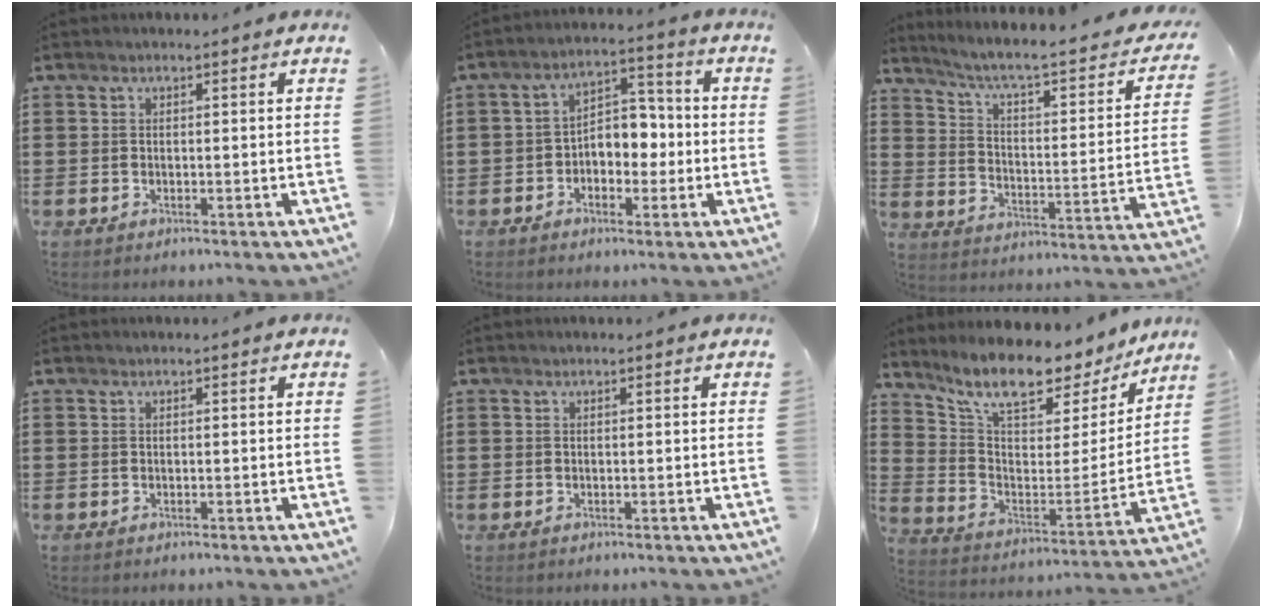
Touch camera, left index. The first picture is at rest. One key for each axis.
{"total": 5.2, "fx": -1.0, "fy": 4.0, "fz": 3.2, "tx": -0.053, "ty": 0.008, "tz": -0.028}
{"total": 4.4, "fx": 2.8, "fy": 0.7, "fz": 3.3, "tx": -0.081, "ty": -0.031, "tz": 0.036}
{"total": 0.0}
{"total": 0.0}
{"total": 9.9, "fx": 8.6, "fy": 2.2, "fz": 4.5, "tx": -0.106, "ty": -0.067, "tz": 0.141}